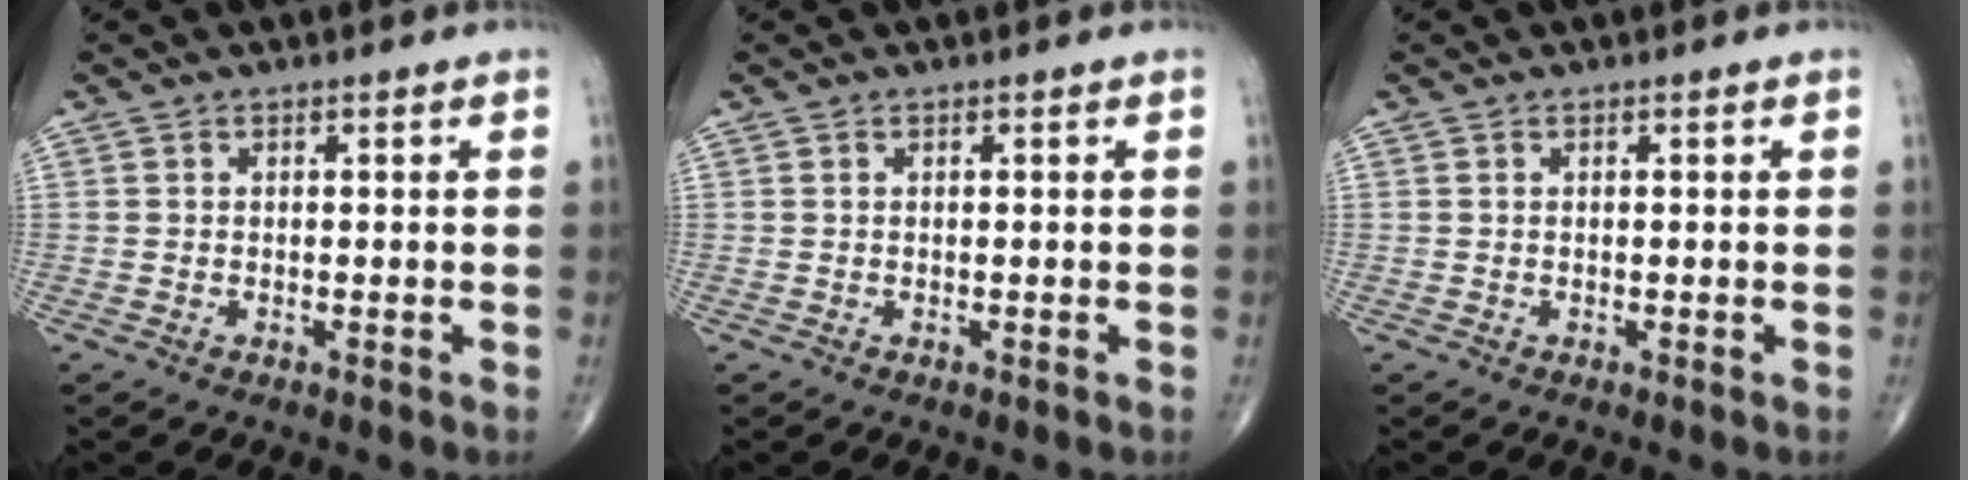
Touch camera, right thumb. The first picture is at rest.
{"total": 0.0}
{"total": 0.0}